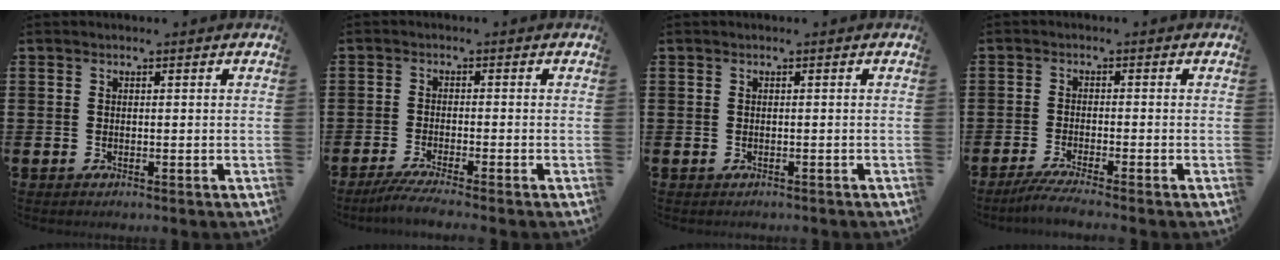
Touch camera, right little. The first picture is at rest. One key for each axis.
{"total": 2.8, "fx": -2.1, "fy": -0.1, "fz": 1.9, "tx": -0.029, "ty": -0.005, "tz": -0.035}
{"total": 0.0}
{"total": 2.6, "fx": -1.9, "fy": -0.1, "fz": 1.7, "tx": -0.027, "ty": -0.003, "tz": -0.033}